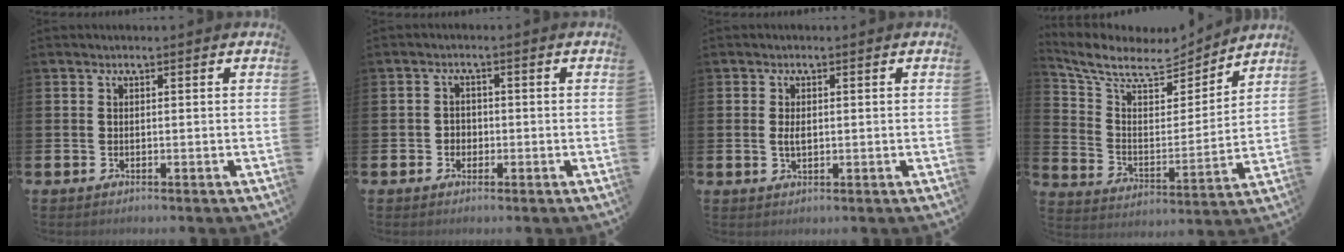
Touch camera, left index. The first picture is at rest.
{"total": 1.7, "force": [-0.5, 1.6, 0.4], "torque": [-0.010, 0.005, -0.015]}
{"total": 1.9, "force": [0.1, 1.0, 1.6], "torque": [-0.023, 0.001, -0.002]}
{"total": 7.8, "force": [6.8, 3.2, 2.4], "torque": [-0.092, -0.047, 0.115]}